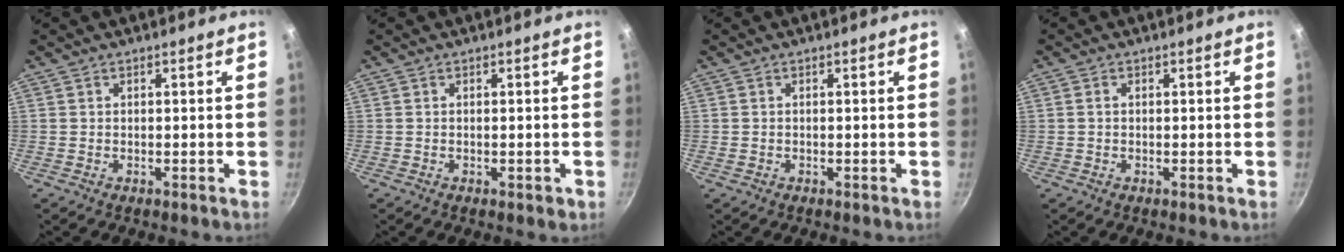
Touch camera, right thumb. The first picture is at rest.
{"total": 1.5, "force": [-0.5, 0.6, 1.3], "torque": [-0.016, 0.000, -0.007]}
{"total": 0.0}
{"total": 0.8, "force": [0.0, 0.6, 0.6], "torque": [-0.011, 0.004, 0.000]}